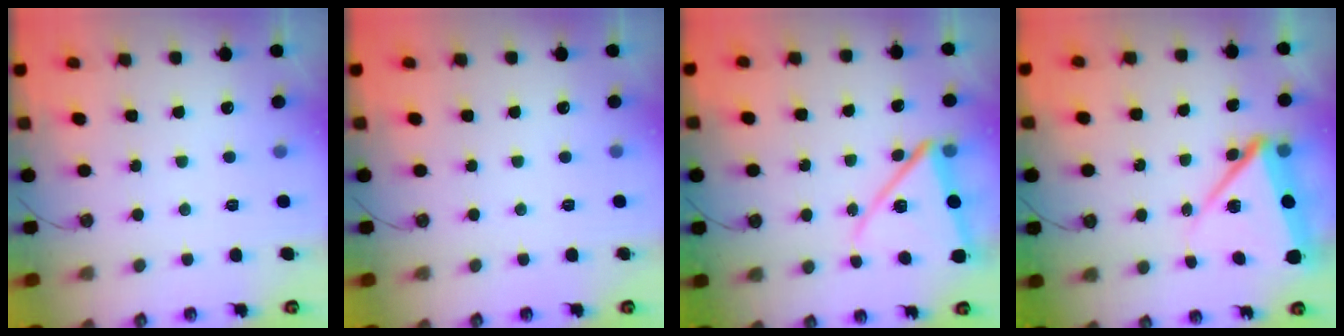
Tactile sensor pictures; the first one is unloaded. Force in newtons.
{"total": 0.0}
{"total": 13.0, "press": 12.9, "slide": 1.5}
{"total": 11.1, "press": 11.0, "slide": 1.5}